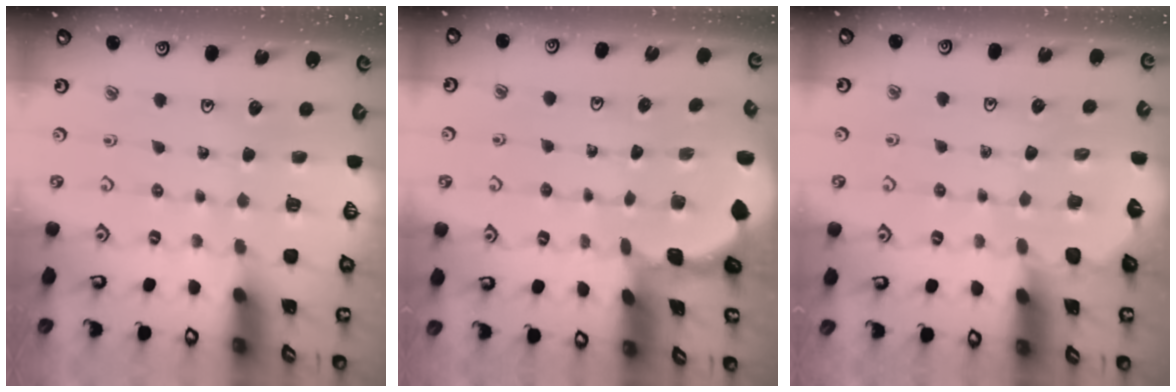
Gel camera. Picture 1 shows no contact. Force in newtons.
{"total": 0.9, "press": 0.8, "slide": 0.2}
{"total": 3.0, "press": 2.9, "slide": 0.5}